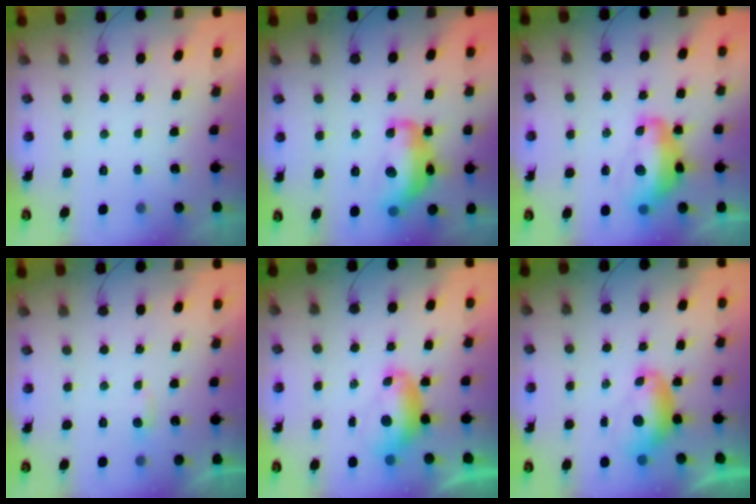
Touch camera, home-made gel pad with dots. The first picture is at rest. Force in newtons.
{"total": 16.4, "press": 16.4, "slide": 0.9}
{"total": 13.7, "press": 13.6, "slide": 1.2}
{"total": 3.8, "press": 3.7, "slide": 0.4}
{"total": 7.9, "press": 7.8, "slide": 0.8}
{"total": 7.9, "press": 7.8, "slide": 0.8}